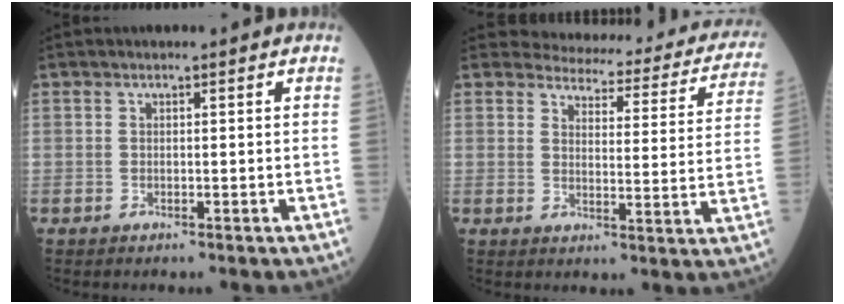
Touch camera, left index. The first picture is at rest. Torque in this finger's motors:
{"motor_torque": [0.86, -1.28, -0.04, -0.05]}